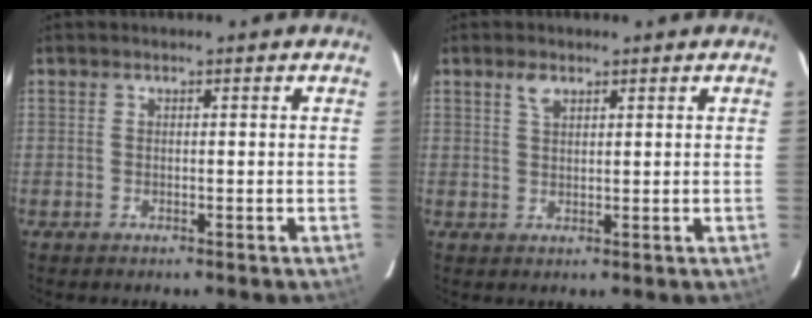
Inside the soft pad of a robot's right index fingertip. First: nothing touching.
{"total": 2.2, "force": [1.4, 1.1, 1.3], "torque": [-0.023, 0.005, 0.028]}